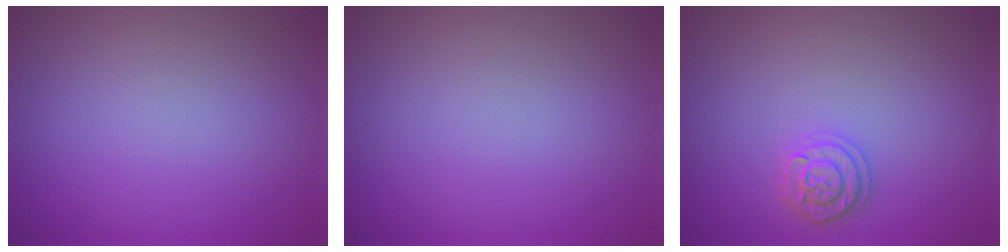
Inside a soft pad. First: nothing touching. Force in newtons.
{"total": 0.0}
{"total": 1.9, "press": 1.9, "slide": 0.3}